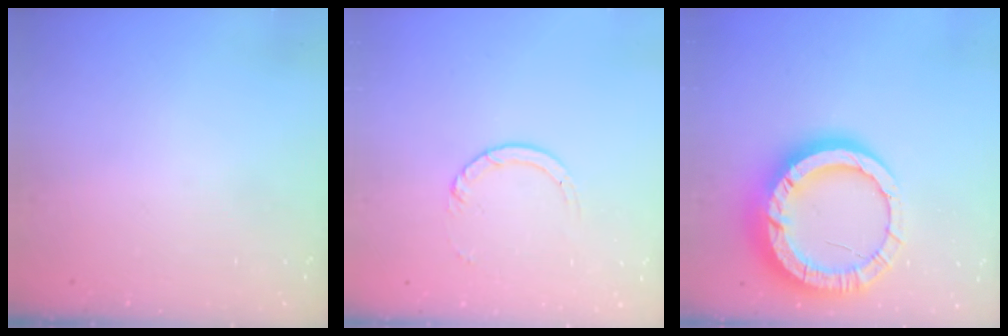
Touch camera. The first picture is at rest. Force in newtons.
{"total": 3.0, "press": 2.9, "slide": 0.4}
{"total": 19.3, "press": 19.2, "slide": 1.9}